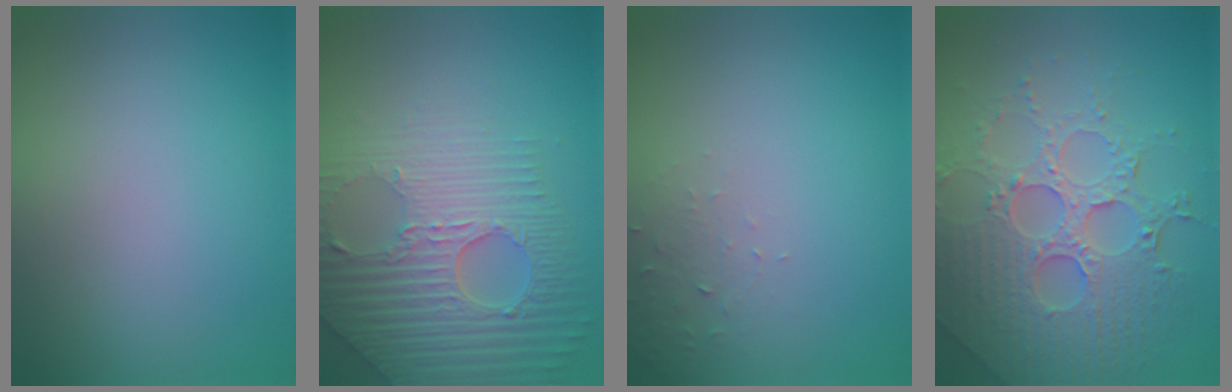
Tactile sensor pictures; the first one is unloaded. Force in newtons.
{"total": 7.8, "press": 5.6, "slide": 5.4}
{"total": 1.2, "press": 1.2, "slide": 0.1}
{"total": 7.6, "press": 5.6, "slide": 5.1}